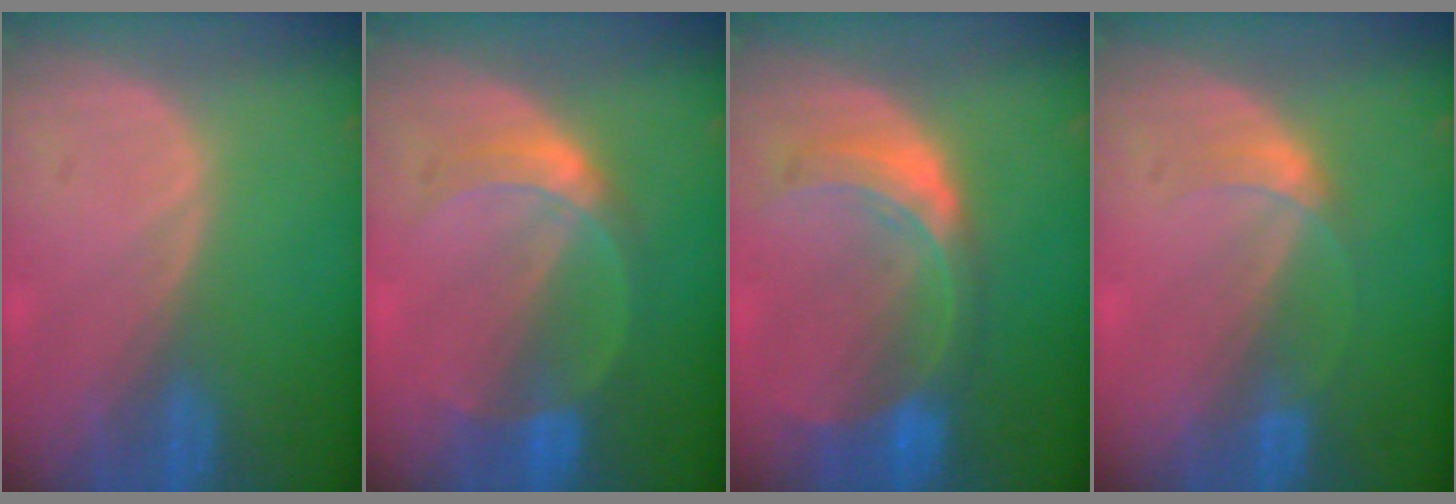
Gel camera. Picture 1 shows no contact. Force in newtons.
{"total": 5.0, "press": 4.9, "slide": 0.2}
{"total": 8.1, "press": 7.1, "slide": 3.7}
{"total": 2.5, "press": 2.5, "slide": 0.1}